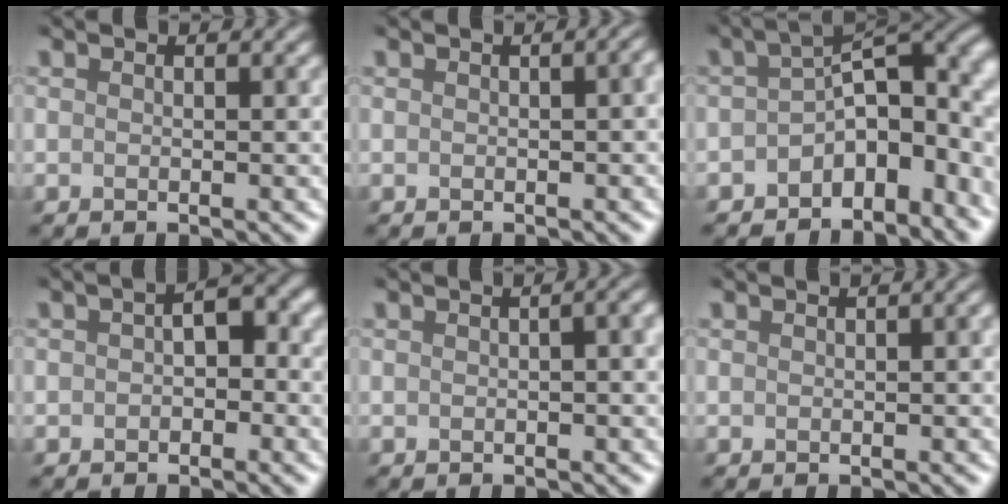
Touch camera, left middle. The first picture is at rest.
{"total": 2.8, "force": [-0.7, 1.5, 2.3], "torque": [-0.005, 0.014, -0.015]}
{"total": 8.7, "force": [-3.2, 5.0, 6.4], "torque": [-0.069, 0.000, -0.055]}
{"total": 2.4, "force": [-0.8, 1.4, 1.7], "torque": [-0.020, 0.012, -0.022]}
{"total": 4.0, "force": [-0.6, 2.0, 3.4], "torque": [-0.020, 0.013, -0.020]}
{"total": 1.8, "force": [-0.4, 0.9, 1.5], "torque": [-0.007, 0.011, -0.010]}